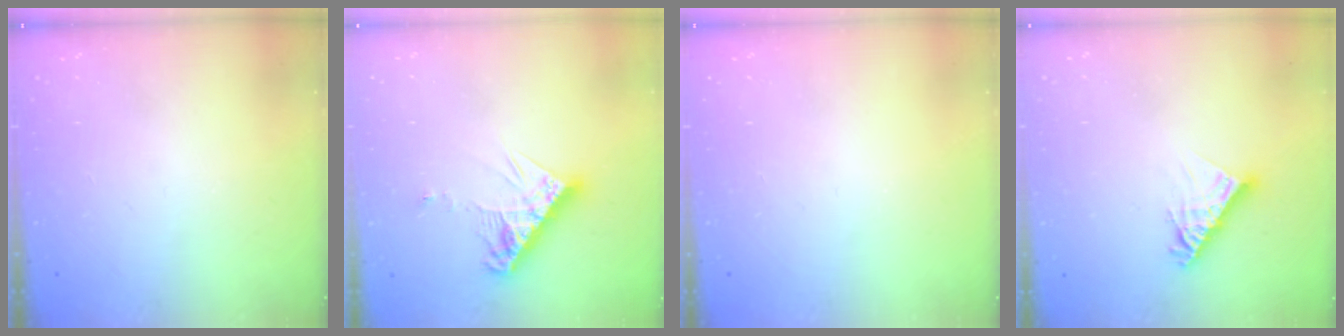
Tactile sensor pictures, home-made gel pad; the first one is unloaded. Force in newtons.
{"total": 10.5, "press": 10.4, "slide": 0.9}
{"total": 0.0}
{"total": 8.4, "press": 8.4, "slide": 0.7}